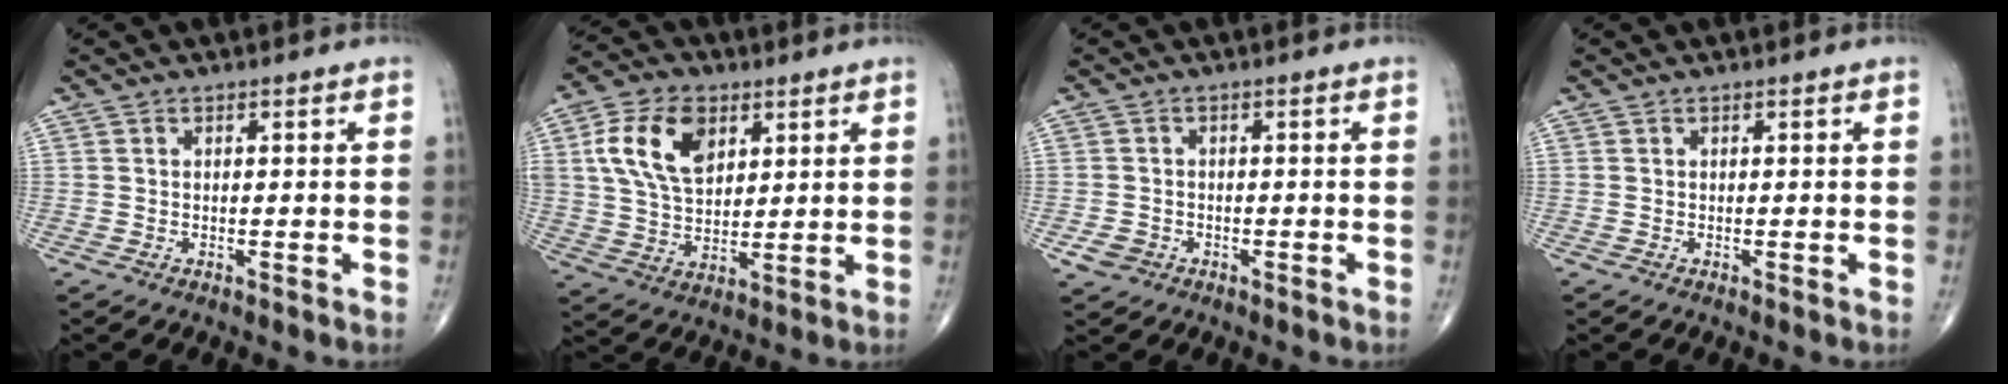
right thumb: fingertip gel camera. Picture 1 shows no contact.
{"total": 13.4, "force": [4.7, 8.5, 9.2], "torque": [-0.157, -0.008, 0.090]}
{"total": 2.7, "force": [-1.2, 2.3, 1.0], "torque": [-0.015, 0.007, -0.017]}
{"total": 0.0}